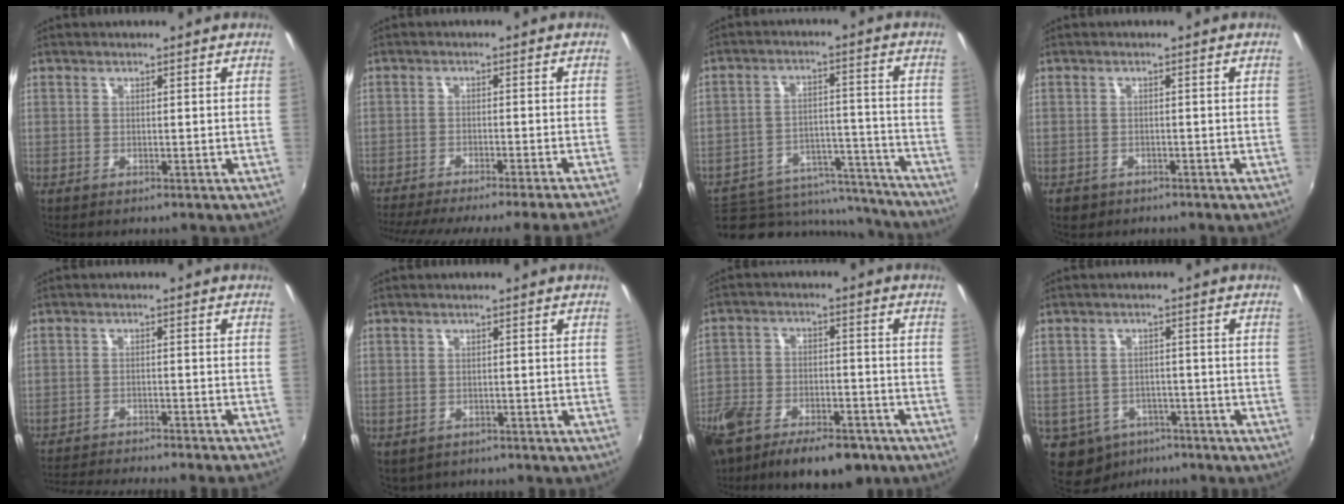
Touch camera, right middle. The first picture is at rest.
{"total": 18.3, "force": [-16.5, -1.2, 7.7], "torque": [-0.150, -0.028, -0.242]}
{"total": 18.0, "force": [-14.9, 8.2, 5.9], "torque": [-0.117, 0.030, -0.183]}
{"total": 2.3, "force": [-1.4, 1.6, 0.7], "torque": [-0.018, -0.005, -0.022]}
{"total": 13.0, "force": [-12.0, 0.5, 5.0], "torque": [-0.114, -0.015, -0.175]}
{"total": 2.5, "force": [-1.4, 1.8, 1.0], "torque": [-0.026, -0.010, -0.015]}
{"total": 20.9, "force": [-13.7, 10.0, 12.2], "torque": [-0.283, -0.035, -0.221]}
{"total": 8.1, "force": [-4.5, 6.3, 2.4], "torque": [-0.074, -0.005, -0.058]}